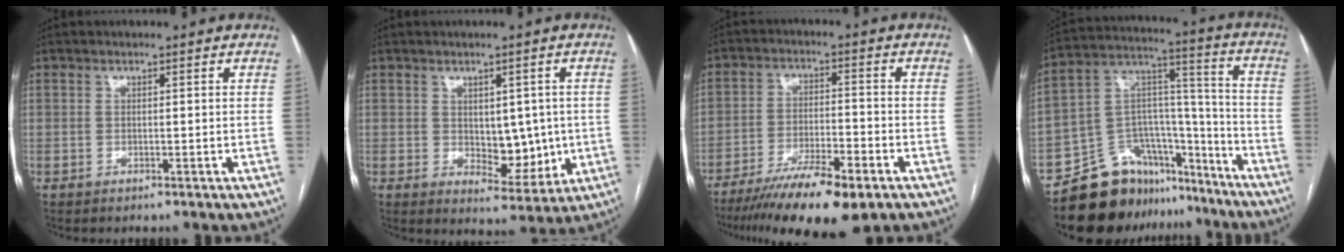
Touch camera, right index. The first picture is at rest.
{"total": 7.0, "force": [0.0, 4.0, 5.7], "torque": [-0.067, -0.001, 0.017]}
{"total": 13.5, "force": [-9.5, 2.0, 9.4], "torque": [-0.162, -0.028, -0.157]}
{"total": 17.4, "force": [-14.3, 9.1, 4.3], "torque": [-0.059, 0.081, -0.229]}